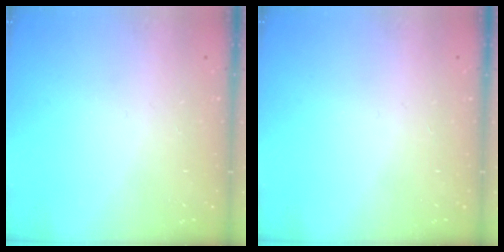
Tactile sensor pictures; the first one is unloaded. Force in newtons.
{"total": 0.0}